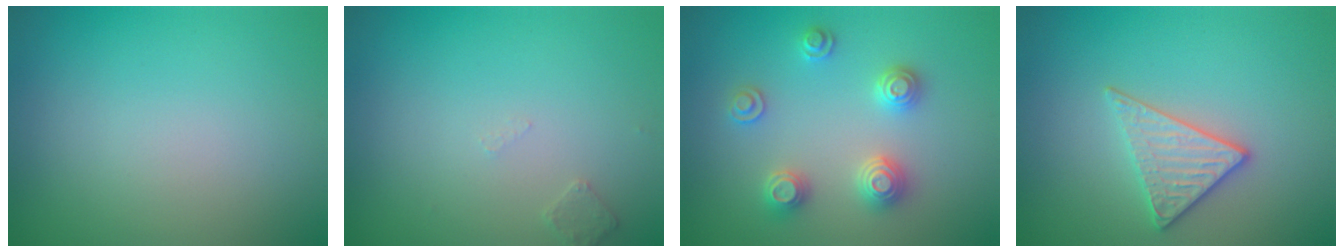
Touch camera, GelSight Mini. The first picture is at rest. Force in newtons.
{"total": 1.0, "press": 1.0, "slide": 0.1}
{"total": 3.4, "press": 3.4, "slide": 0.5}
{"total": 2.7, "press": 2.6, "slide": 1.0}